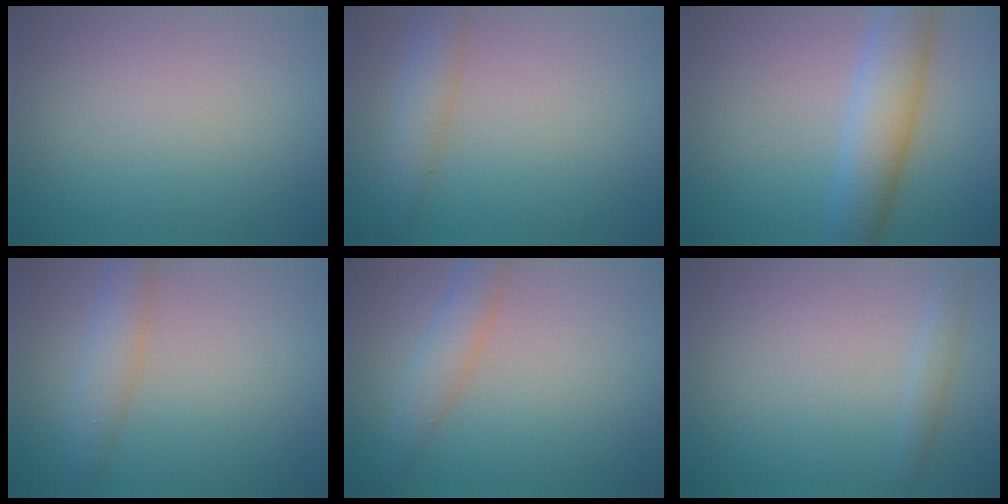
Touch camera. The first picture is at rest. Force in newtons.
{"total": 2.9, "press": 2.9, "slide": 0.1}
{"total": 5.3, "press": 5.3, "slide": 0.0}
{"total": 2.8, "press": 2.8, "slide": 0.1}
{"total": 2.7, "press": 2.7, "slide": 0.2}
{"total": 1.1, "press": 1.1, "slide": 0.0}